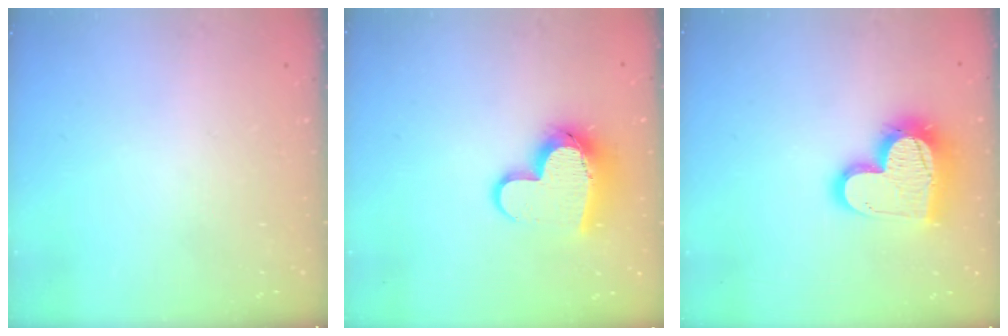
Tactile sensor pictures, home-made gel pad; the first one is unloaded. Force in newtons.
{"total": 12.4, "press": 12.3, "slide": 1.2}
{"total": 17.7, "press": 17.6, "slide": 1.5}